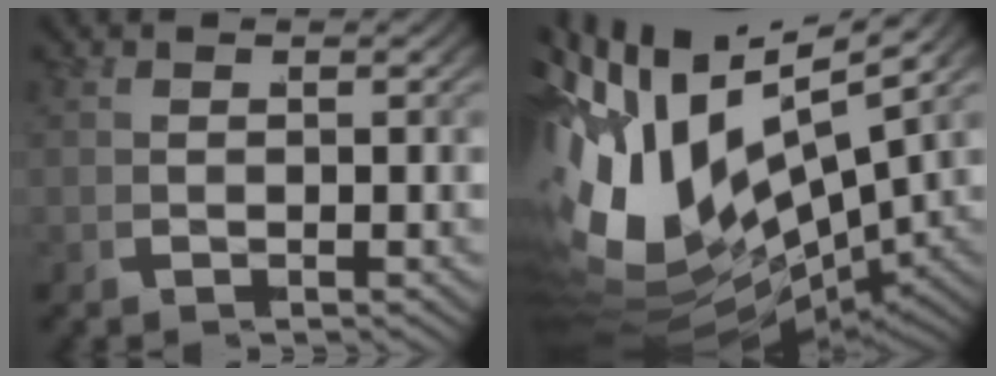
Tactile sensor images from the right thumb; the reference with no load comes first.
{"total": 19.9, "force": [-1.8, 14.2, 13.8], "torque": [-0.299, -0.063, -0.002]}